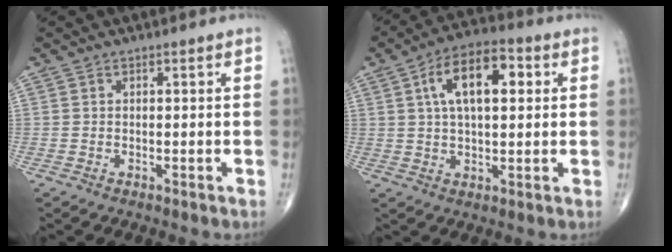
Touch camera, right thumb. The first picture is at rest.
{"total": 12.2, "force": [3.2, 5.8, 10.2], "torque": [-0.163, 0.016, 0.048]}